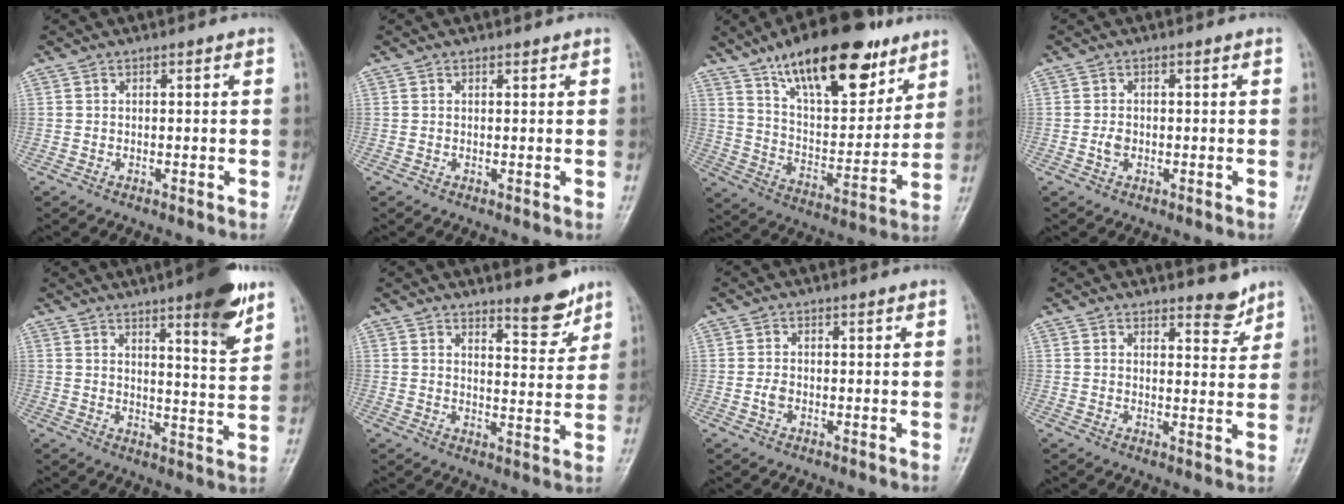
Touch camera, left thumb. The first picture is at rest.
{"total": 0.7, "force": [0.6, 0.3, 0.1], "torque": [-0.003, -0.005, 0.008]}
{"total": 23.0, "force": [14.6, 9.2, 15.2], "torque": [-0.196, -0.056, 0.245]}
{"total": 1.7, "force": [-0.3, 1.3, 1.1], "torque": [-0.015, 0.002, -0.006]}
{"total": 11.8, "force": [7.4, 2.1, 8.9], "torque": [-0.104, -0.044, 0.100]}
{"total": 6.2, "force": [5.1, 1.7, 3.0], "torque": [-0.026, -0.046, 0.077]}
{"total": 1.5, "force": [-0.3, 1.0, 1.0], "torque": [-0.017, 0.001, -0.008]}
{"total": 4.1, "force": [3.5, 1.6, 1.5], "torque": [0.000, -0.028, 0.049]}